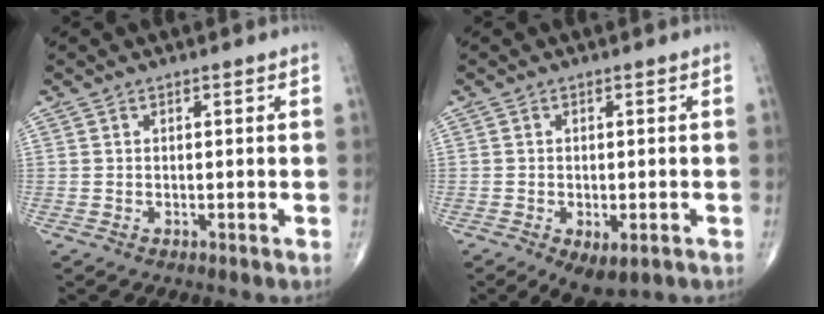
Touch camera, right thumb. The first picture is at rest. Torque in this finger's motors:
{"motor_torque": [1.41, 1.26, 0.04, -0.33, 0.02]}